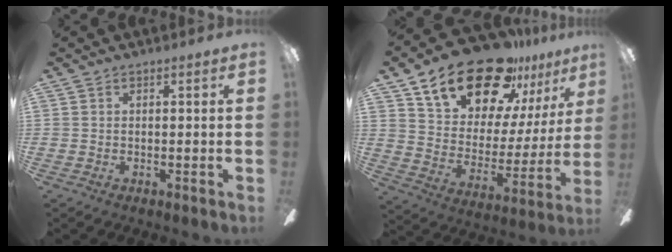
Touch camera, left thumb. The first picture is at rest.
{"total": 24.1, "force": [17.8, 11.4, 11.6], "torque": [-0.197, -0.109, 0.318]}